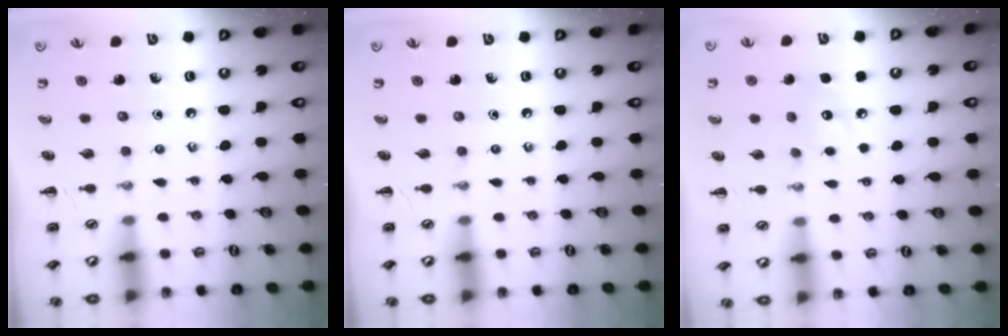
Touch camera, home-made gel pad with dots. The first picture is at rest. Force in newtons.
{"total": 0.0}
{"total": 7.4, "press": 7.2, "slide": 1.3}